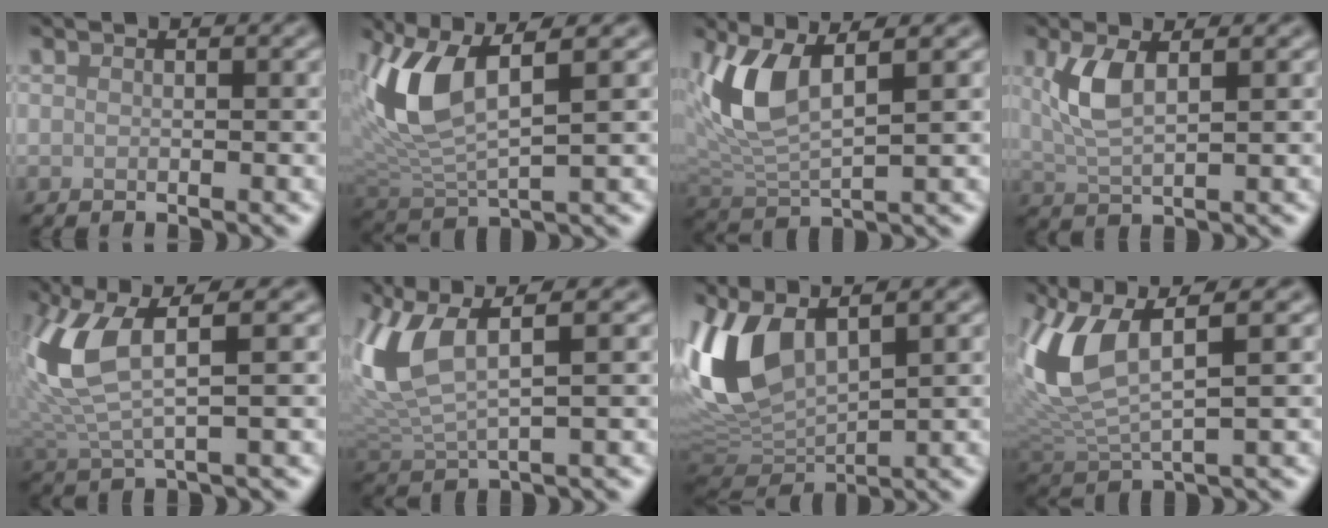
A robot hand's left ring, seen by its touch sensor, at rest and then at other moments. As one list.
[{"total": 6.8, "force": [2.4, 2.5, 5.8], "torque": [-0.133, -0.003, 0.048]}, {"total": 5.4, "force": [2.0, 2.1, 4.5], "torque": [-0.107, -0.005, 0.044]}, {"total": 3.7, "force": [1.2, 1.3, 3.3], "torque": [-0.075, 0.001, 0.026]}, {"total": 6.4, "force": [1.9, 1.9, 5.8], "torque": [-0.144, 0.001, 0.040]}, {"total": 6.2, "force": [2.8, 2.1, 5.1], "torque": [-0.129, 0.004, 0.058]}, {"total": 7.9, "force": [3.0, 3.7, 6.3], "torque": [-0.150, 0.000, 0.058]}, {"total": 6.6, "force": [2.5, 2.4, 5.6], "torque": [-0.134, -0.001, 0.052]}]